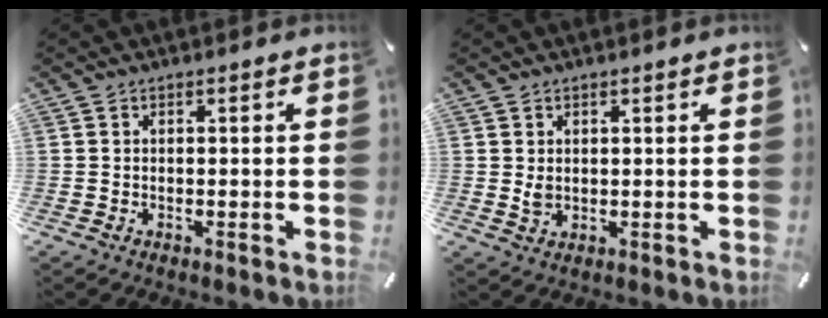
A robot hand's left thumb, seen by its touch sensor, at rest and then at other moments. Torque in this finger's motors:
{"motor_torque": [0.24, 0.50, 0.13, -0.16, 0.01]}